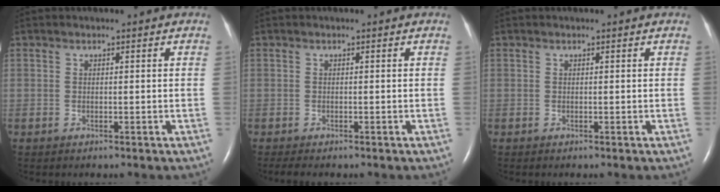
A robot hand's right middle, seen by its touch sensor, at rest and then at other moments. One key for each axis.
{"total": 2.2, "fx": -1.8, "fy": 0.6, "fz": 1.2, "tx": -0.022, "ty": -0.008, "tz": -0.022}
{"total": 0.0}